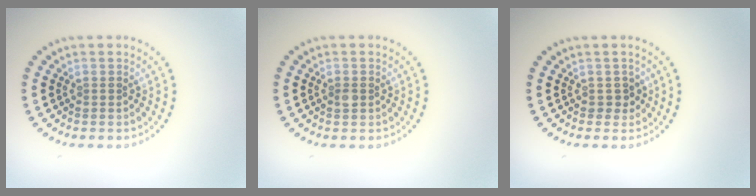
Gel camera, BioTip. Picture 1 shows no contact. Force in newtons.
{"total": 0.8, "press": 0.8, "slide": 0.0}
{"total": 1.1, "press": 1.0, "slide": 0.4}